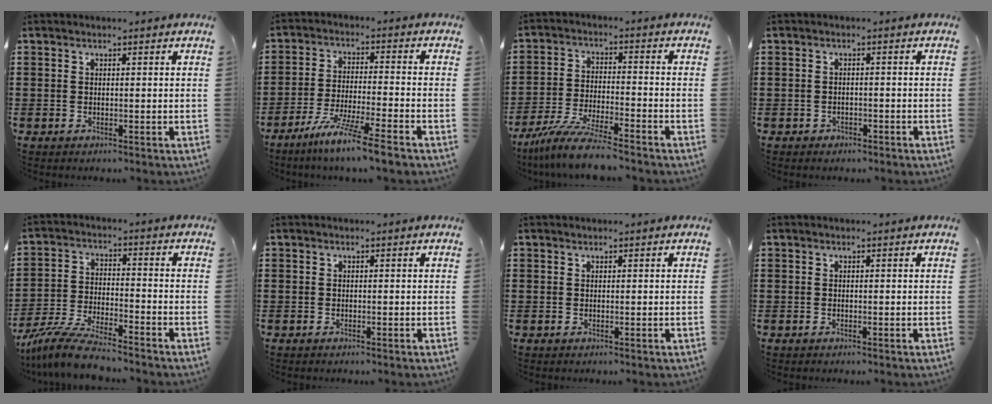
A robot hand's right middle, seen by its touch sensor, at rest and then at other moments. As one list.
[{"total": 7.7, "force": [-6.3, -0.7, 4.4], "torque": [-0.088, -0.018, -0.120]}, {"total": 8.0, "force": [-7.0, 0.0, 3.8], "torque": [-0.081, -0.009, -0.135]}, {"total": 1.0, "force": [-0.8, 0.5, 0.1], "torque": [-0.007, -0.001, -0.018]}, {"total": 8.1, "force": [-7.3, 0.6, 3.4], "torque": [-0.081, -0.002, -0.144]}, {"total": 0.0}, {"total": 0.0}, {"total": 0.0}]